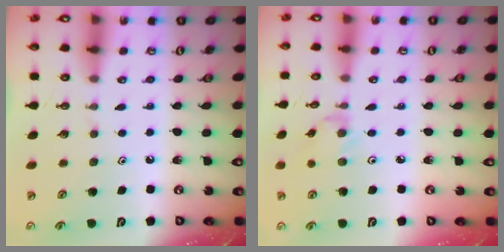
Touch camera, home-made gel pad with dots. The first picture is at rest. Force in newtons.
{"total": 2.4, "press": 2.4, "slide": 0.3}